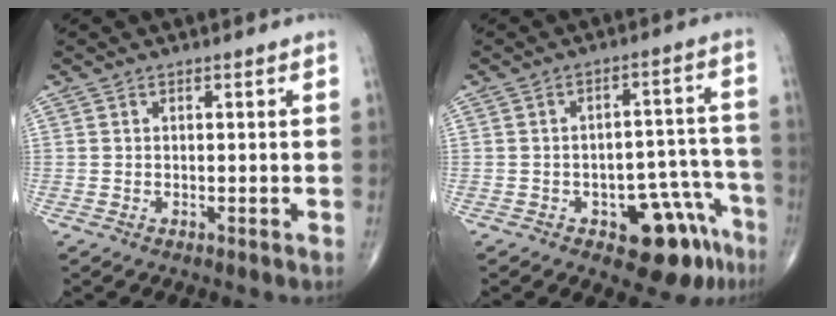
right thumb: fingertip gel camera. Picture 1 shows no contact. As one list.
[{"total": 12.1, "force": [-6.8, 5.8, 8.1], "torque": [-0.053, 0.055, -0.081]}]